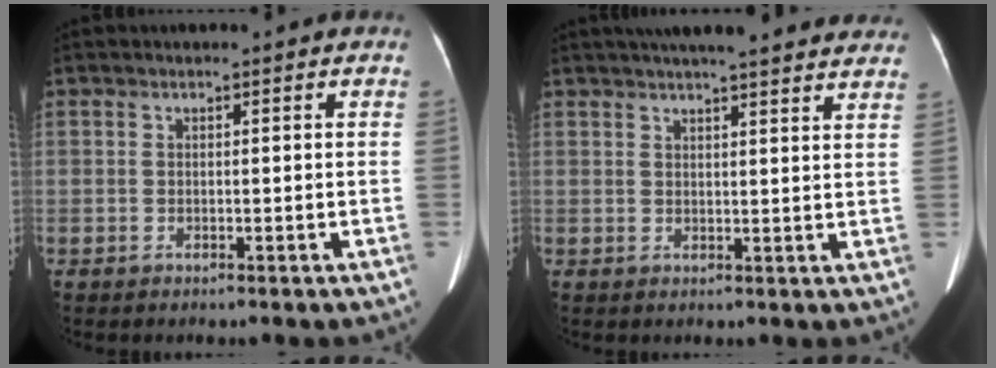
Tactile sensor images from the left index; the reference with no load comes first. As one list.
[{"total": 20.0, "force": [17.7, 2.6, 8.8], "torque": [-0.124, 0.031, 0.218]}]